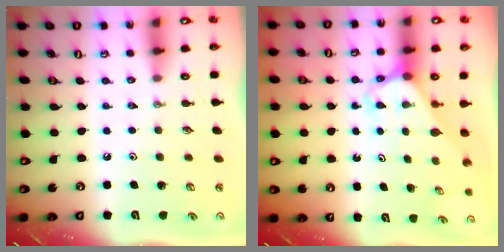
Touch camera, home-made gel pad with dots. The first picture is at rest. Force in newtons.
{"total": 2.7, "press": 2.7, "slide": 0.2}